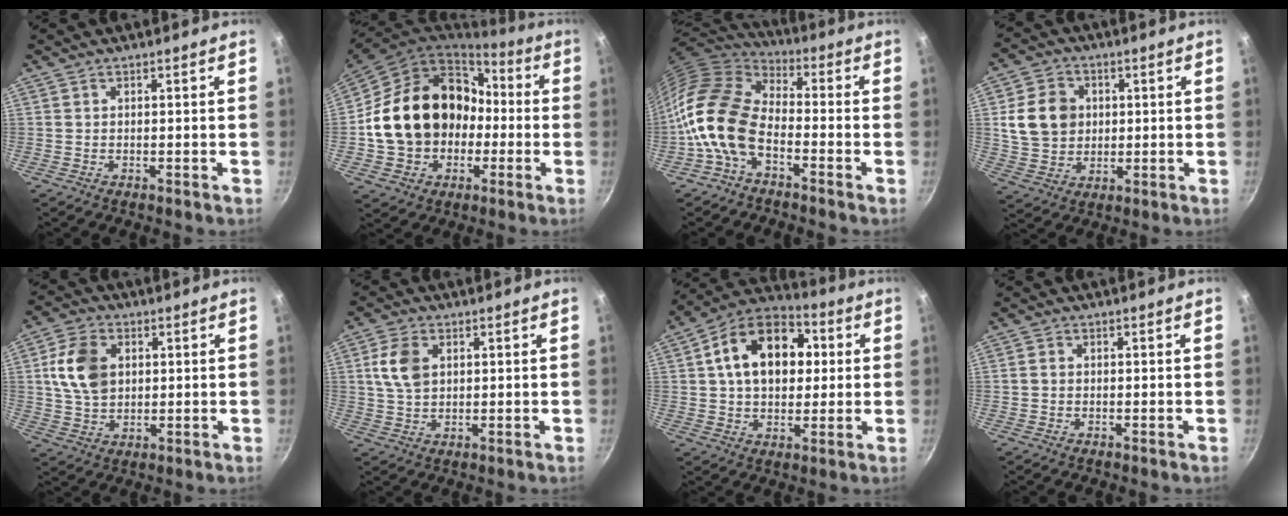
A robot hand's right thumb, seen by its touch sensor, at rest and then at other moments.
{"total": 21.5, "force": [-0.9, 17.3, 12.8], "torque": [-0.203, 0.060, 0.002]}
{"total": 14.2, "force": [-5.5, 8.7, 9.8], "torque": [-0.170, 0.050, -0.132]}
{"total": 11.1, "force": [1.9, 9.3, 5.8], "torque": [-0.081, 0.003, 0.036]}
{"total": 10.7, "force": [2.2, 7.7, 7.1], "torque": [-0.114, 0.004, 0.038]}
{"total": 7.0, "force": [1.8, 4.7, 4.9], "torque": [-0.083, 0.001, 0.032]}
{"total": 18.2, "force": [3.5, 12.5, 12.8], "torque": [-0.176, 0.022, 0.041]}
{"total": 1.1, "force": [-0.2, 1.0, 0.5], "torque": [-0.009, 0.006, -0.004]}